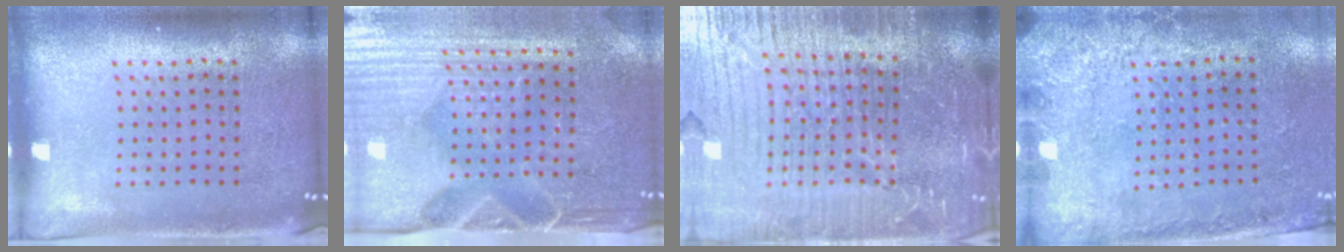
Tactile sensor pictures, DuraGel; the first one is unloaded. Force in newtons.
{"total": 4.6, "press": 4.1, "slide": 2.1}
{"total": 7.0, "press": 6.1, "slide": 3.4}
{"total": 2.7, "press": 2.0, "slide": 1.8}